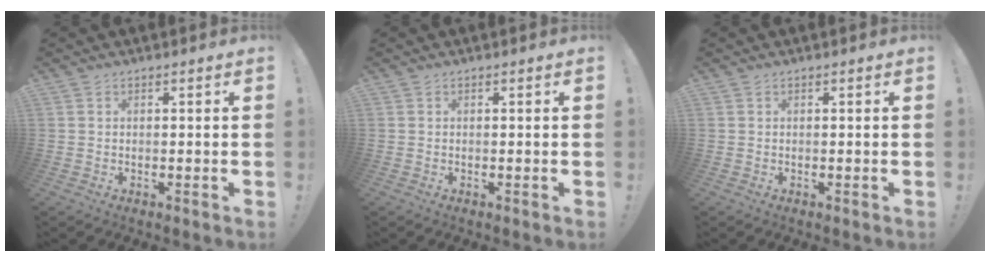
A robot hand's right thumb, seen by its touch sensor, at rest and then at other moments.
{"total": 0.0}
{"total": 0.0}